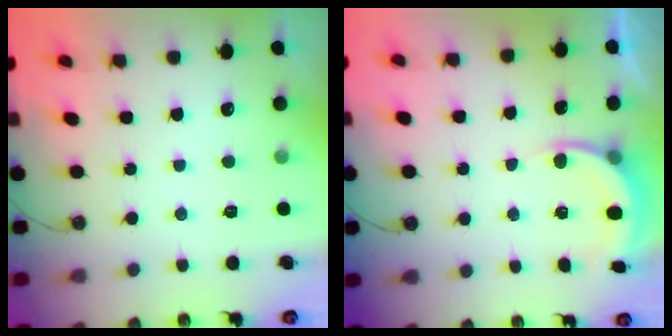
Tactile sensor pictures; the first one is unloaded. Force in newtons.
{"total": 5.5, "press": 5.3, "slide": 1.2}